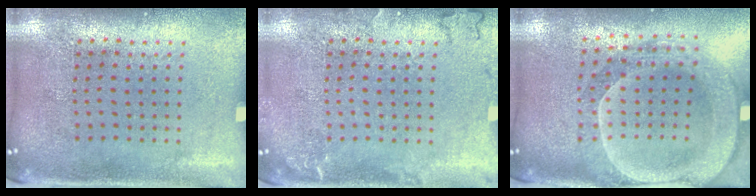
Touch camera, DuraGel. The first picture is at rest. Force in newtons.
{"total": 1.6, "press": 1.6, "slide": 0.3}
{"total": 2.4, "press": 2.2, "slide": 1.1}